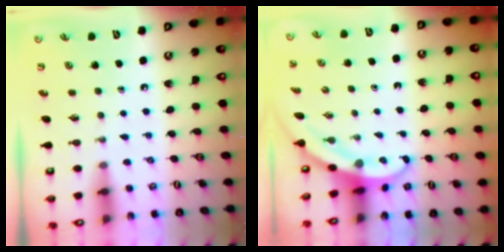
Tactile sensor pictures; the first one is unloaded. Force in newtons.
{"total": 3.0, "press": 3.0, "slide": 0.2}